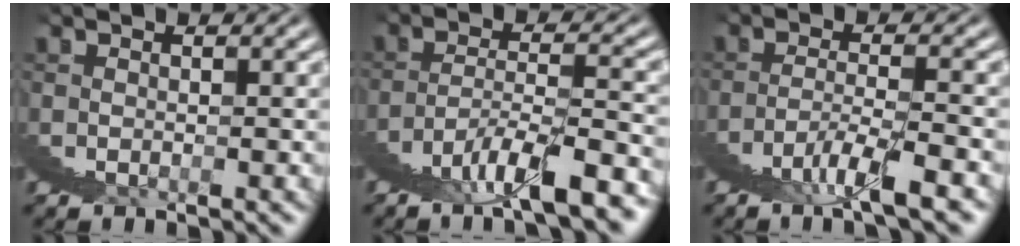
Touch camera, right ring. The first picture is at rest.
{"total": 5.3, "force": [-0.9, 2.5, 4.6], "torque": [-0.060, 0.018, -0.025]}
{"total": 2.7, "force": [-0.2, 0.6, 2.7], "torque": [-0.042, 0.013, -0.009]}